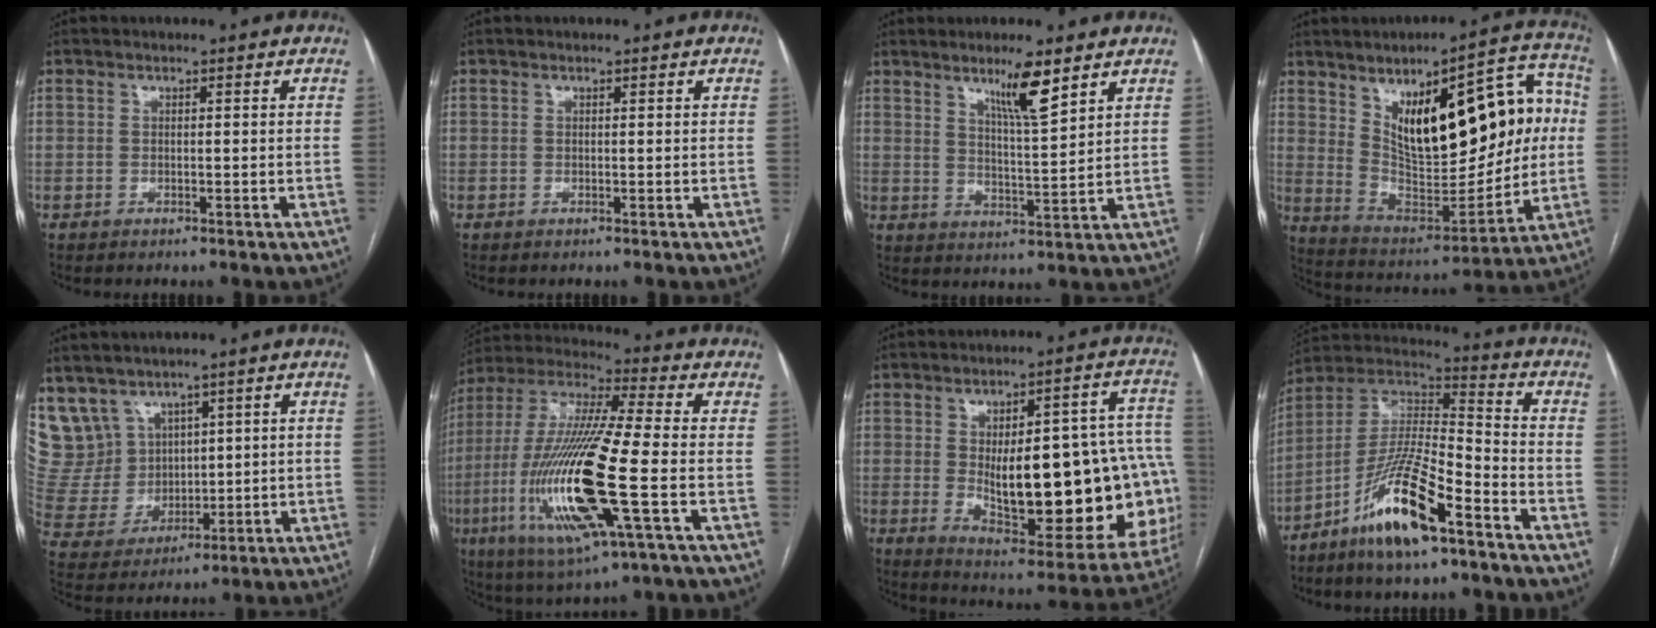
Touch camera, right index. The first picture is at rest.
{"total": 0.0}
{"total": 7.4, "force": [4.9, 0.2, 5.6], "torque": [-0.096, -0.011, 0.085]}
{"total": 24.5, "force": [5.2, 9.2, 22.1], "torque": [-0.338, 0.036, 0.090]}
{"total": 10.2, "force": [6.9, 7.4, 1.3], "torque": [-0.050, 0.035, 0.163]}
{"total": 21.6, "force": [-5.2, 2.0, 20.9], "torque": [-0.457, -0.025, -0.097]}
{"total": 27.7, "force": [-2.2, 9.1, 26.1], "torque": [-0.278, 0.018, 0.000]}
{"total": 15.2, "force": [-9.0, 2.5, 12.0], "torque": [-0.237, -0.005, -0.167]}